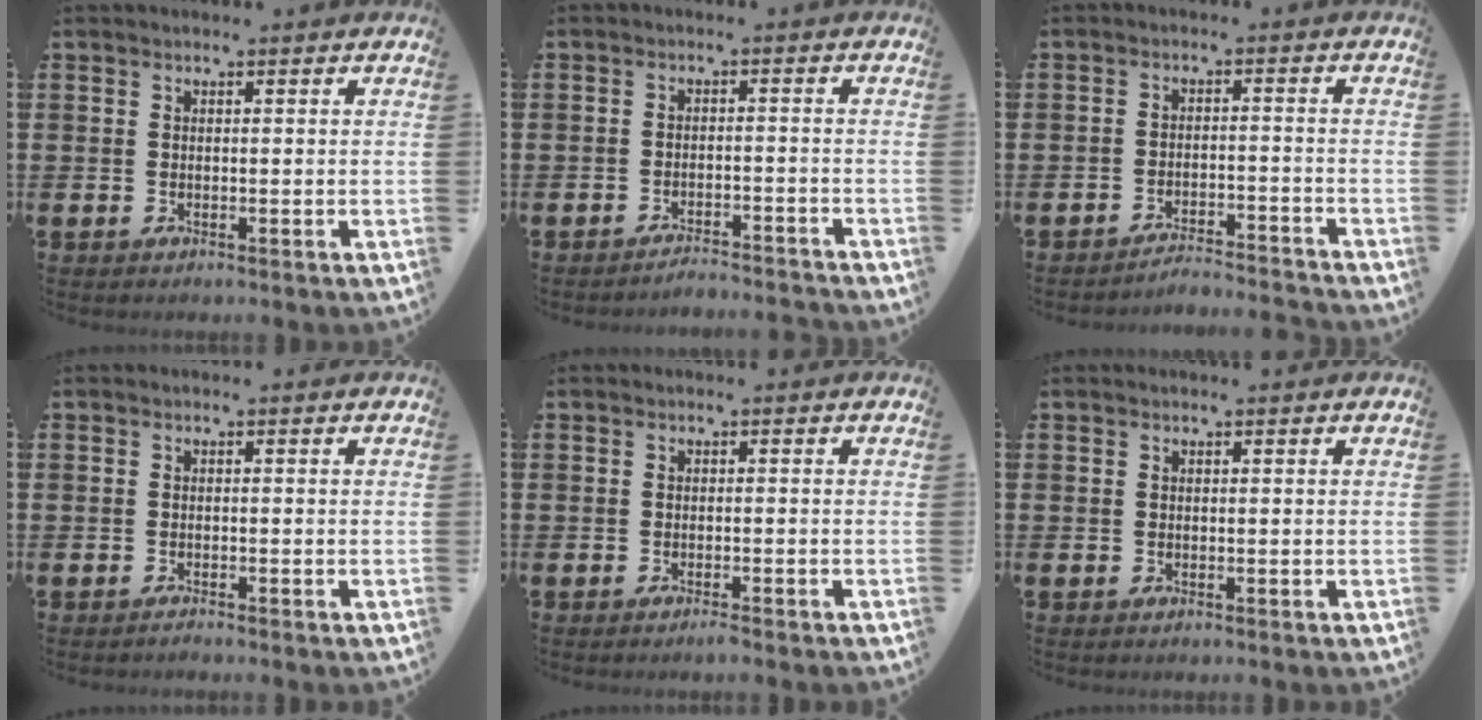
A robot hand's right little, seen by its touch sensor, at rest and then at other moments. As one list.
[{"total": 2.1, "force": [-2.1, -0.1, 0.2], "torque": [-0.006, 0.005, -0.043]}, {"total": 2.8, "force": [-2.8, -0.2, 0.0], "torque": [-0.004, 0.003, -0.060]}, {"total": 0.6, "force": [-0.6, 0.0, 0.2], "torque": [0.004, -0.006, -0.013]}, {"total": 0.9, "force": [-0.8, -0.1, 0.5], "torque": [-0.007, -0.004, -0.015]}, {"total": 0.0}]